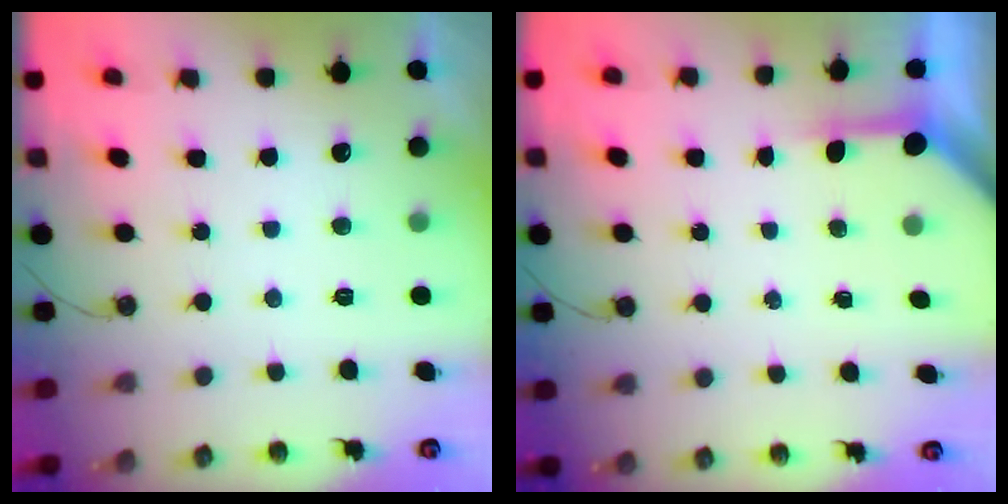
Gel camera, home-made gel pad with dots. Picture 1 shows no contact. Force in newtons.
{"total": 3.5, "press": 3.5, "slide": 0.4}